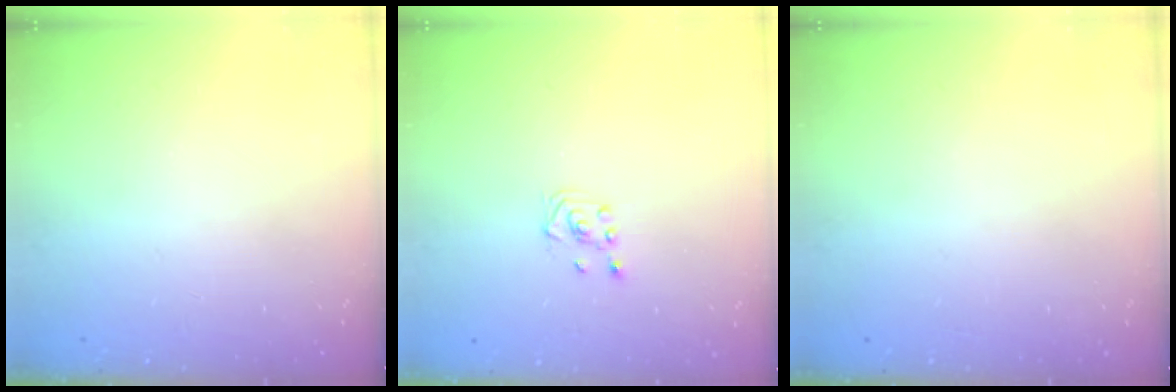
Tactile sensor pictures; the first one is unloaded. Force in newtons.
{"total": 2.3, "press": 2.2, "slide": 0.8}
{"total": 0.0}